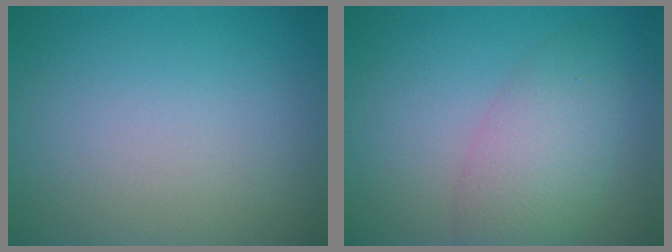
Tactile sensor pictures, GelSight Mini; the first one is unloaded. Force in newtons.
{"total": 4.8, "press": 4.8, "slide": 0.2}